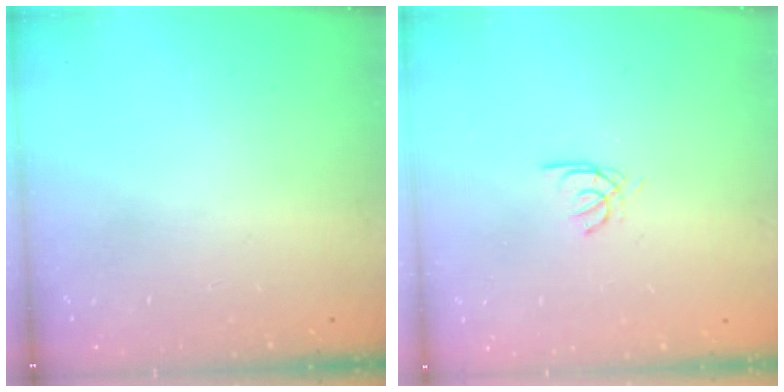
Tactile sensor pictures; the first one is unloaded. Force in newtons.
{"total": 2.6, "press": 2.6, "slide": 0.4}